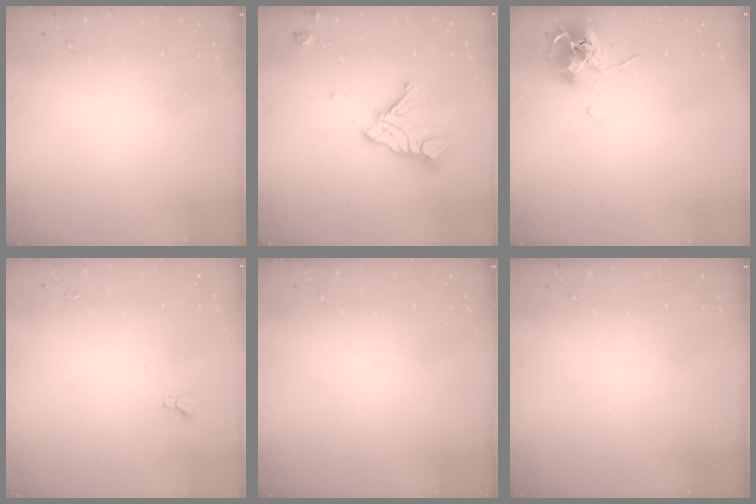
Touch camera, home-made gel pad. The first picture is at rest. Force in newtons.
{"total": 14.6, "press": 14.5, "slide": 1.4}
{"total": 10.4, "press": 10.4, "slide": 0.9}
{"total": 3.1, "press": 3.1, "slide": 0.3}
{"total": 0.0}
{"total": 0.0}